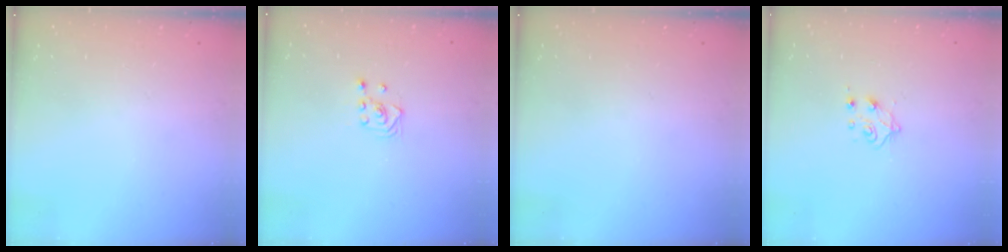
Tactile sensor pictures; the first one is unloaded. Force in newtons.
{"total": 3.0, "press": 2.6, "slide": 1.5}
{"total": 0.0}
{"total": 5.5, "press": 5.4, "slide": 0.6}